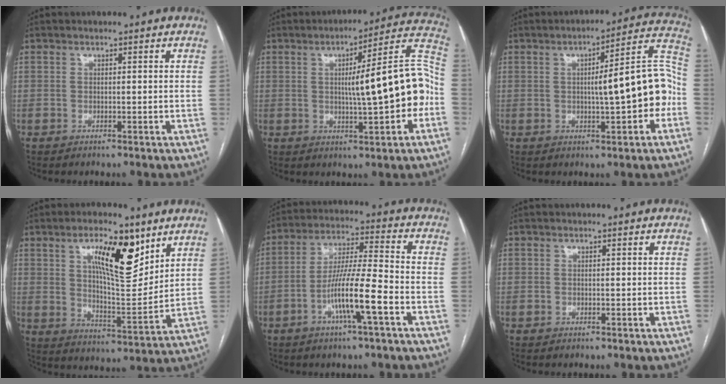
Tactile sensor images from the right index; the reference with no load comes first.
{"total": 15.3, "force": [-1.4, 1.3, 15.1], "torque": [-0.206, 0.031, -0.020]}
{"total": 12.8, "force": [-1.6, 1.9, 12.6], "torque": [-0.164, 0.036, -0.019]}
{"total": 12.6, "force": [6.6, 3.8, 10.1], "torque": [-0.163, -0.001, 0.114]}
{"total": 10.6, "force": [-4.3, 0.2, 9.7], "torque": [-0.184, 0.004, -0.080]}
{"total": 0.0}